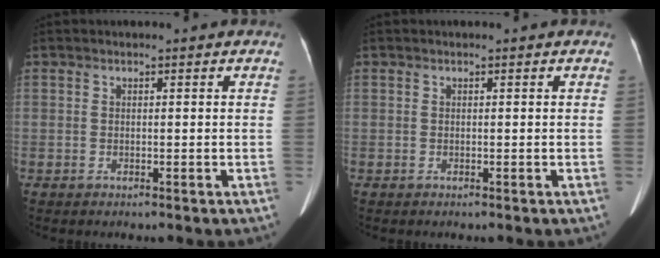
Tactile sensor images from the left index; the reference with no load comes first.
{"total": 0.0}